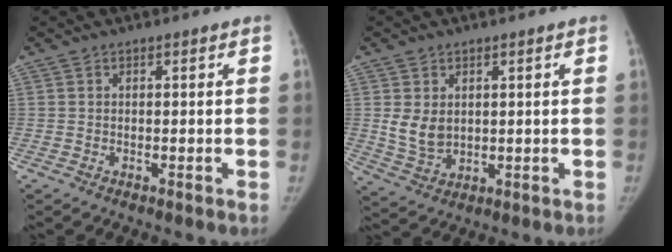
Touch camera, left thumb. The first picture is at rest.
{"total": 6.0, "force": [1.3, 4.5, 3.7], "torque": [-0.051, -0.016, 0.041]}